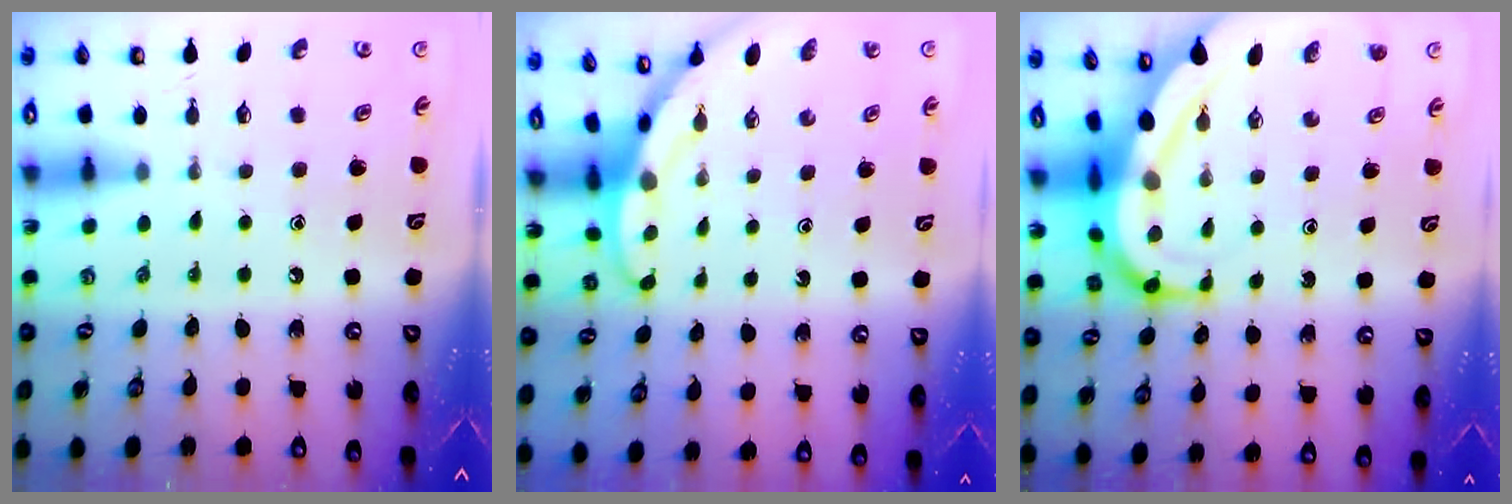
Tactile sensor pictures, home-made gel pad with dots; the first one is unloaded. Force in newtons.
{"total": 2.9, "press": 2.9, "slide": 0.2}
{"total": 12.0, "press": 12.0, "slide": 1.2}